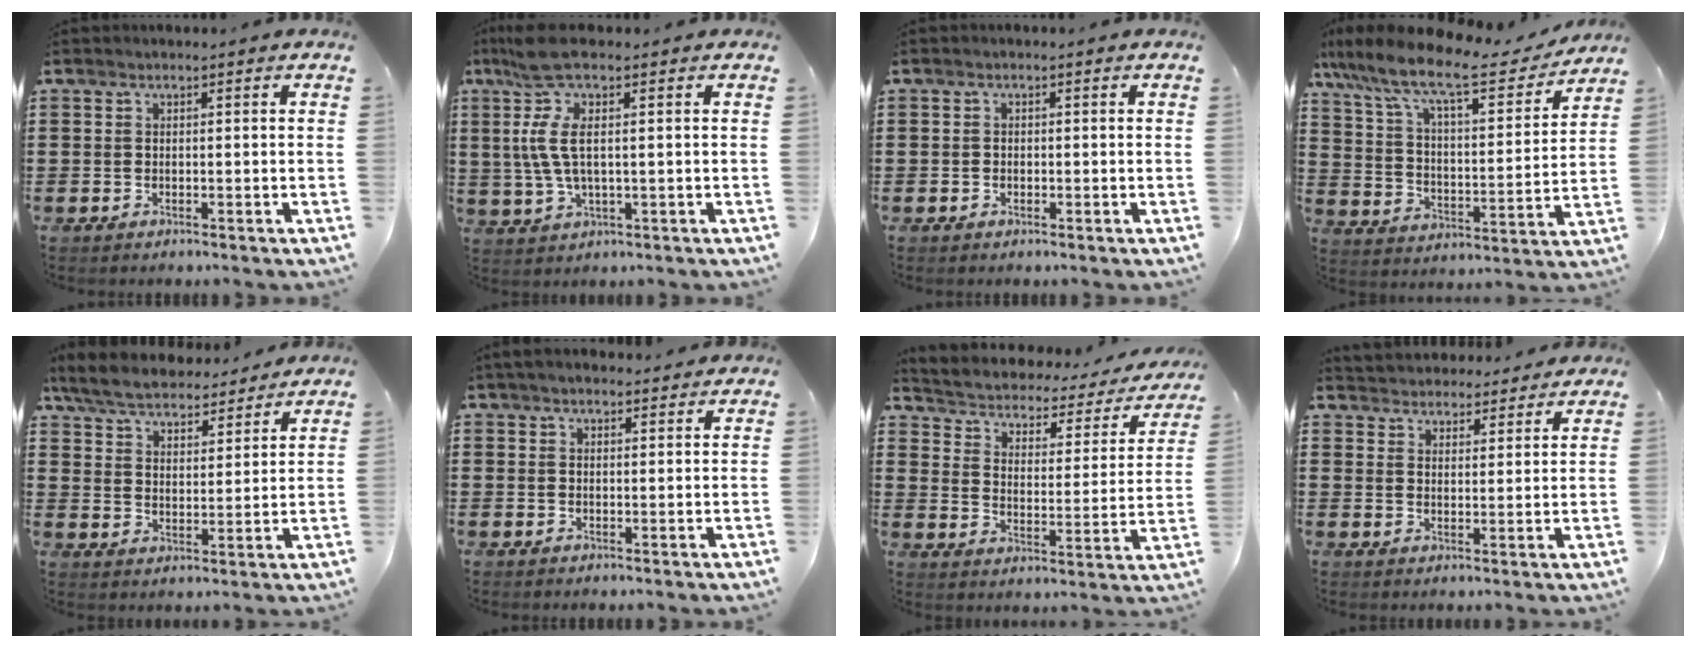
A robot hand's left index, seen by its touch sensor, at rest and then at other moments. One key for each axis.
{"total": 7.9, "fx": 1.6, "fy": 1.5, "fz": 7.6, "tx": -0.199, "ty": -0.020, "tz": 0.015}
{"total": 0.6, "fx": -0.3, "fy": 0.5, "fz": 0.3, "tx": -0.009, "ty": 0.000, "tz": -0.005}
{"total": 11.1, "fx": 9.0, "fy": 1.7, "fz": 6.2, "tx": -0.156, "ty": -0.054, "tz": 0.151}
{"total": 5.9, "fx": 5.7, "fy": 0.8, "fz": 1.5, "tx": -0.057, "ty": -0.033, "tz": 0.098}
{"total": 2.5, "fx": 2.2, "fy": 0.5, "fz": 0.9, "tx": -0.022, "ty": 0.002, "tz": 0.043}
{"total": 1.9, "fx": 1.2, "fy": 1.1, "fz": 1.0, "tx": -0.033, "ty": -0.020, "tz": 0.008}
{"total": 3.8, "fx": 3.8, "fy": 0.6, "fz": -0.3, "tx": -0.012, "ty": -0.018, "tz": 0.068}